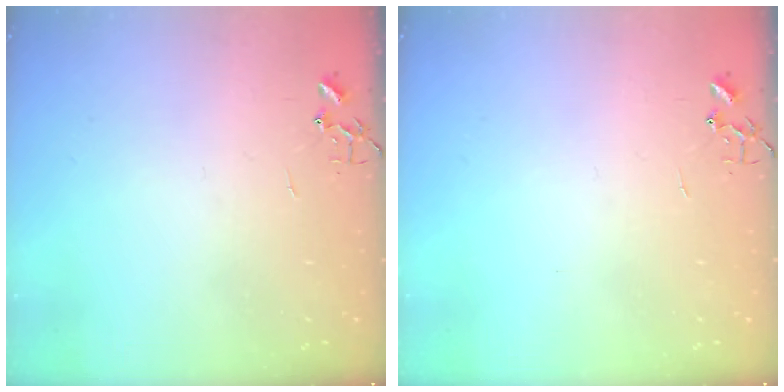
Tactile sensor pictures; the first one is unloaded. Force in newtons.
{"total": 0.0}